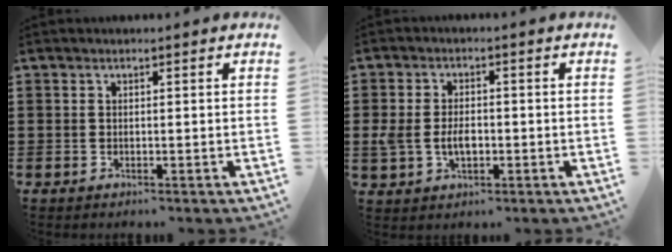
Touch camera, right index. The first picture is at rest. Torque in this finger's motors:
{"motor_torque": [0.36, -0.04, 0.20, 0.11]}